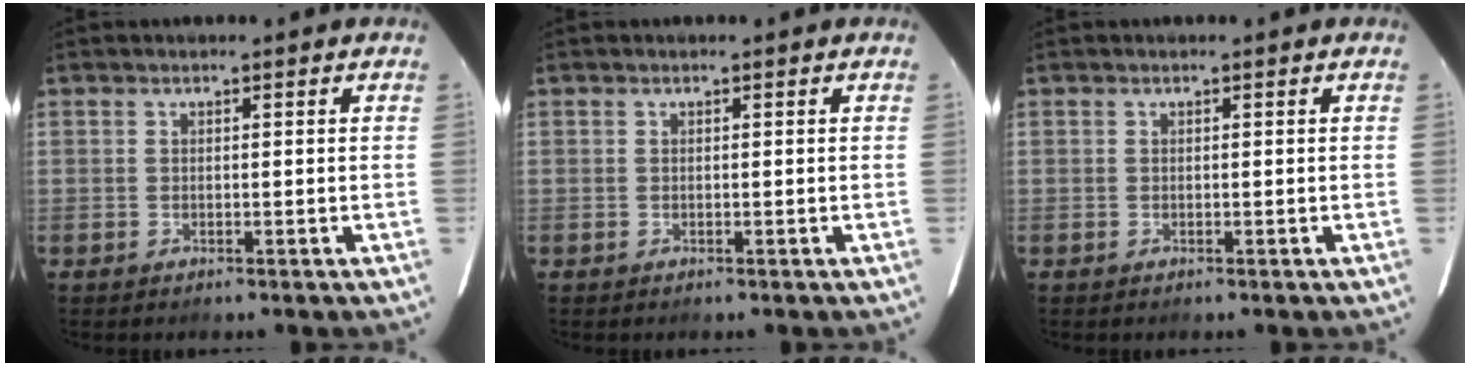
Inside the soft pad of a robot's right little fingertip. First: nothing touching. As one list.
[{"total": 0.0}, {"total": 0.0}]